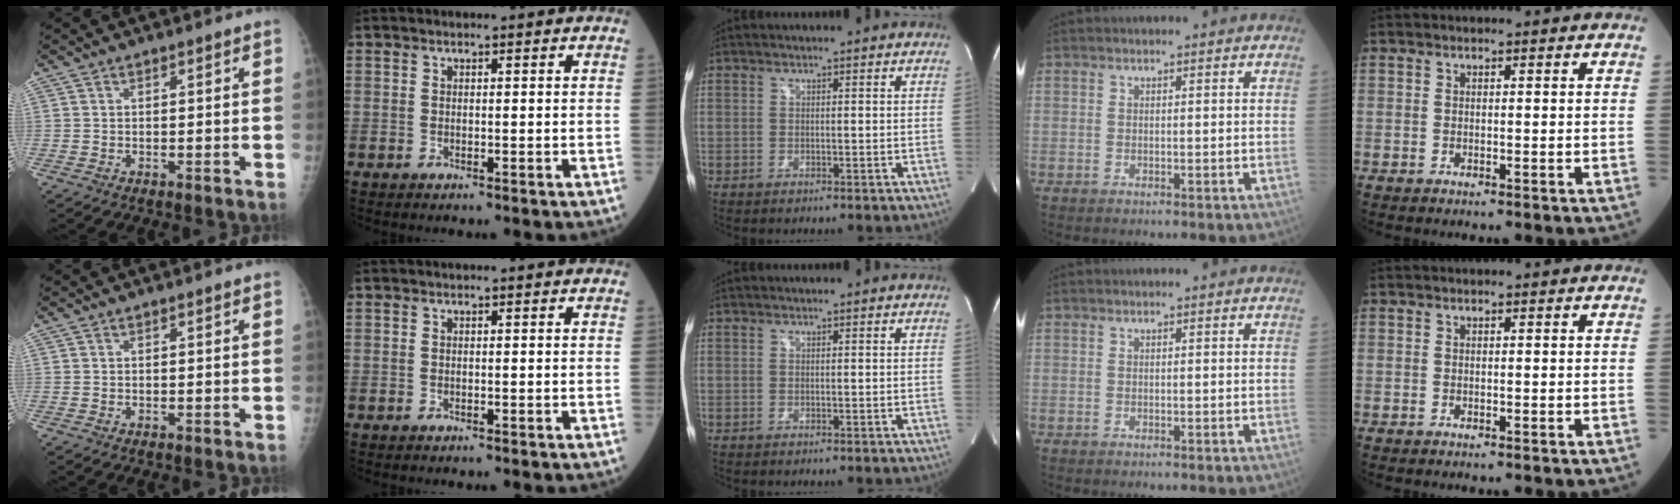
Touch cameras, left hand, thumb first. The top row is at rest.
{}